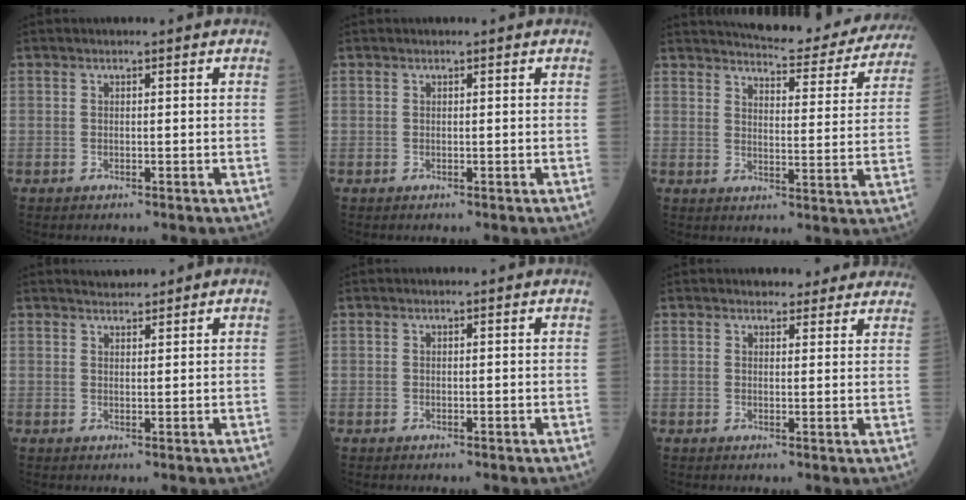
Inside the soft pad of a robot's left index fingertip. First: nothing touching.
{"total": 0.0}
{"total": 18.6, "force": [17.5, 3.3, 5.5], "torque": [-0.058, -0.037, 0.201]}
{"total": 2.1, "force": [2.0, 0.5, 0.4], "torque": [-0.010, 0.009, 0.034]}
{"total": 0.0}
{"total": 6.2, "force": [5.6, 2.2, 1.3], "torque": [0.002, 0.009, 0.055]}